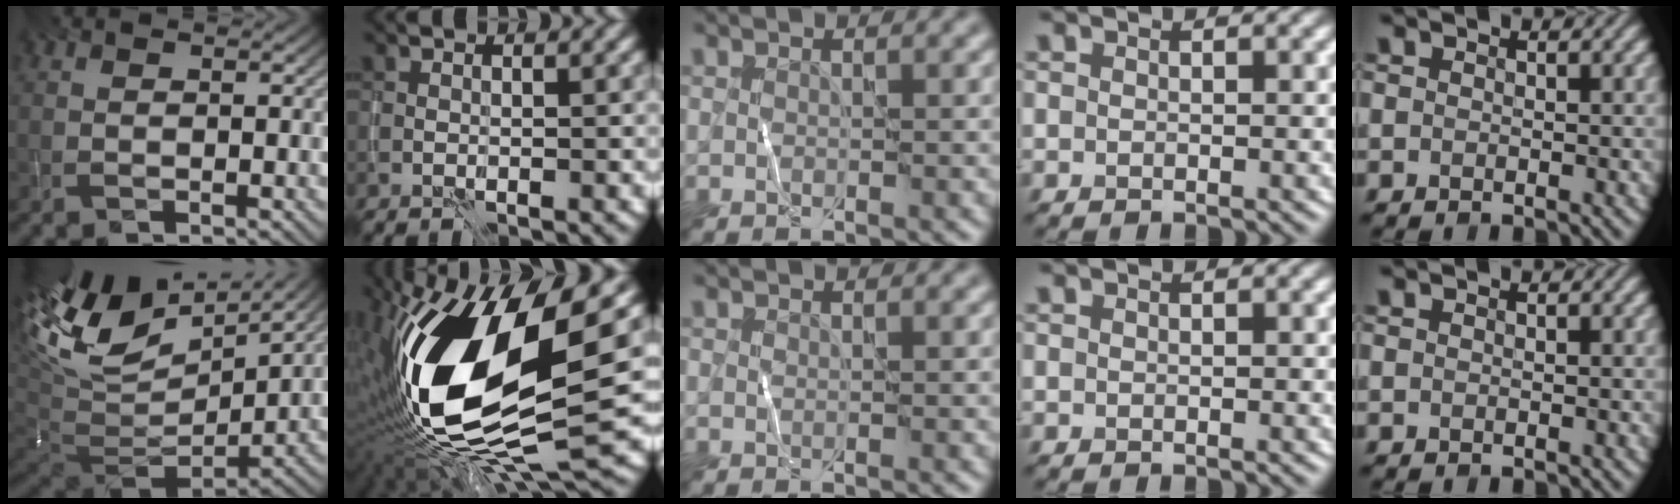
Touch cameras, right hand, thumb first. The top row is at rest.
{"thumb": {"total": 15.3, "force": [5.3, 9.0, 11.1], "torque": [-0.259, 0.004, 0.111]}, "index": {"total": 18.3, "force": [0.5, 7.0, 16.9], "torque": [-0.337, -0.016, 0.011]}}